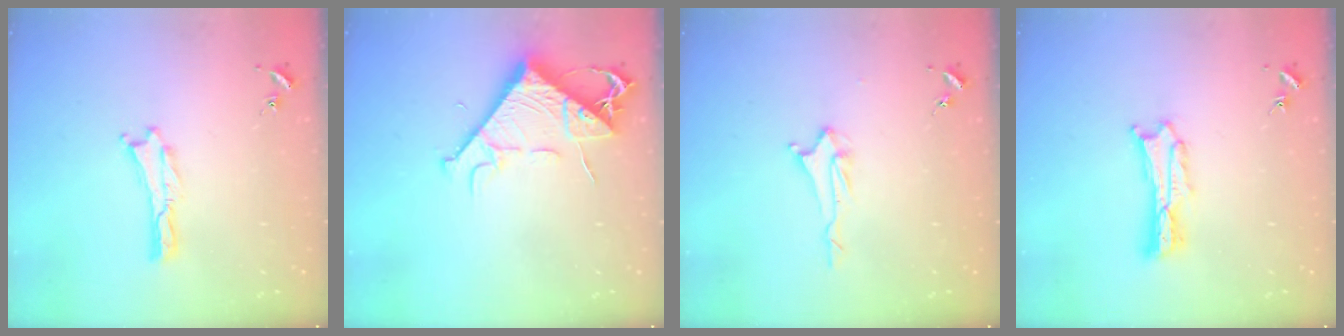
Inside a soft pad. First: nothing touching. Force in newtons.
{"total": 8.6, "press": 8.5, "slide": 1.2}
{"total": 2.0, "press": 2.0, "slide": 0.4}
{"total": 2.7, "press": 2.7, "slide": 0.3}